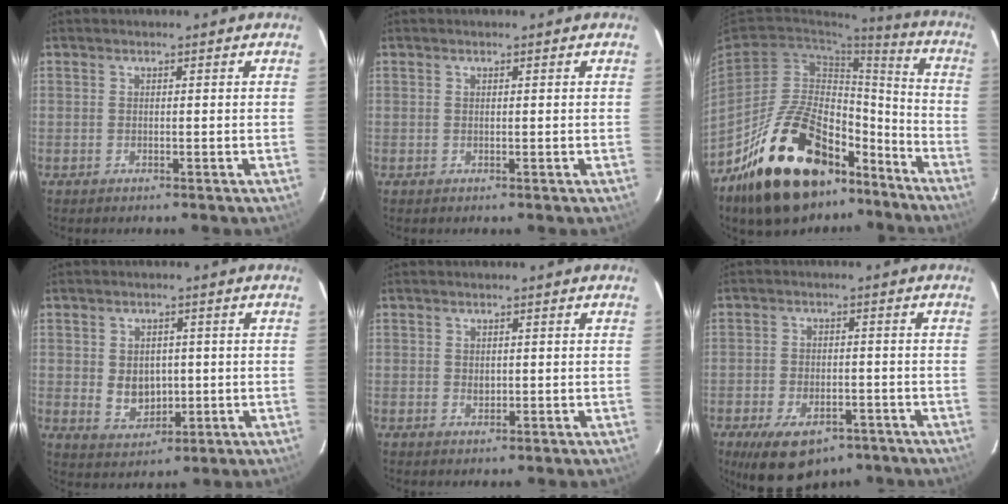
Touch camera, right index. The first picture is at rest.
{"total": 0.0}
{"total": 27.3, "force": [-18.0, 13.4, 15.5], "torque": [-0.286, 0.029, -0.266]}
{"total": 6.3, "force": [0.0, 5.0, 3.8], "torque": [-0.070, -0.001, 0.014]}
{"total": 1.2, "force": [0.2, 1.1, 0.6], "torque": [-0.008, 0.002, 0.004]}
{"total": 12.6, "force": [-8.0, 6.6, 7.0], "torque": [-0.150, -0.017, -0.118]}